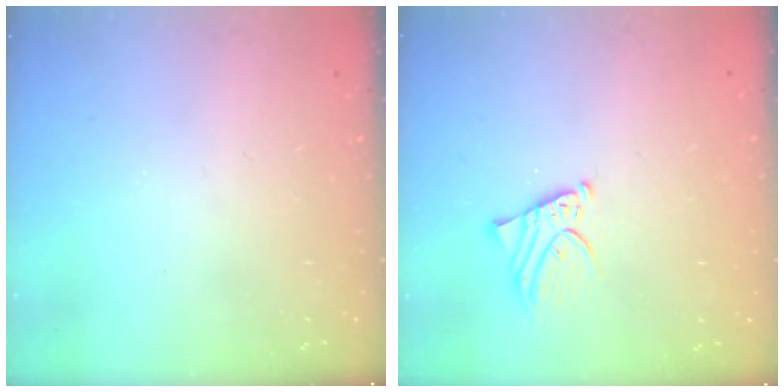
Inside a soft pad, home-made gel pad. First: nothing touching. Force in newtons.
{"total": 2.9, "press": 2.9, "slide": 0.3}